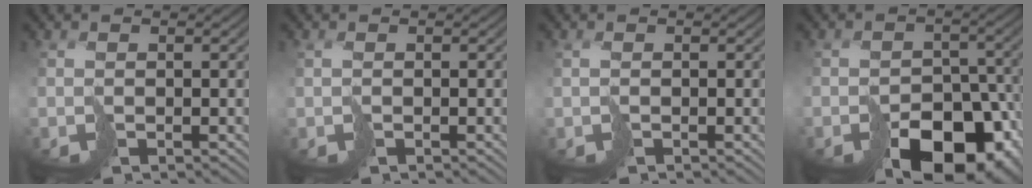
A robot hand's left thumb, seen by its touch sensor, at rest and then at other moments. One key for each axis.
{"total": 0.0}
{"total": 0.0}
{"total": 15.5, "fx": -8.6, "fy": 9.5, "fz": 8.7, "tx": -0.125, "ty": -0.033, "tz": -0.111}